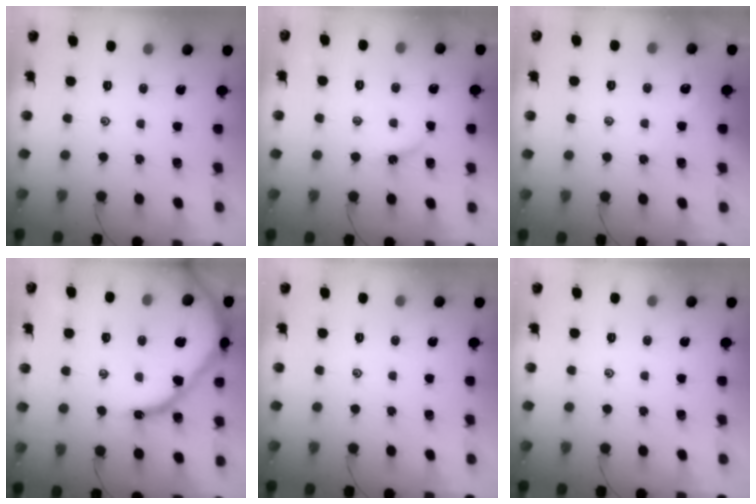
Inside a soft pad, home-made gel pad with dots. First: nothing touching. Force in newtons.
{"total": 3.7, "press": 3.7, "slide": 0.5}
{"total": 2.0, "press": 2.0, "slide": 0.3}
{"total": 18.1, "press": 18.1, "slide": 1.5}
{"total": 0.0}
{"total": 0.0}